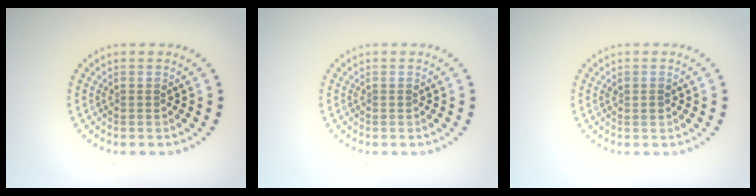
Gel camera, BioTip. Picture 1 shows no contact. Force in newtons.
{"total": 0.0}
{"total": 0.7, "press": 0.7, "slide": 0.2}